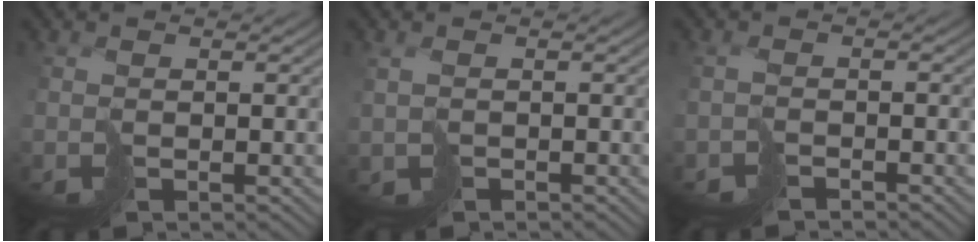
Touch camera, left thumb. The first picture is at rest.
{"total": 1.9, "force": [-0.3, 1.5, 1.2], "torque": [-0.036, -0.009, -0.006]}
{"total": 2.1, "force": [-1.6, 0.9, 1.0], "torque": [-0.021, 0.001, -0.038]}